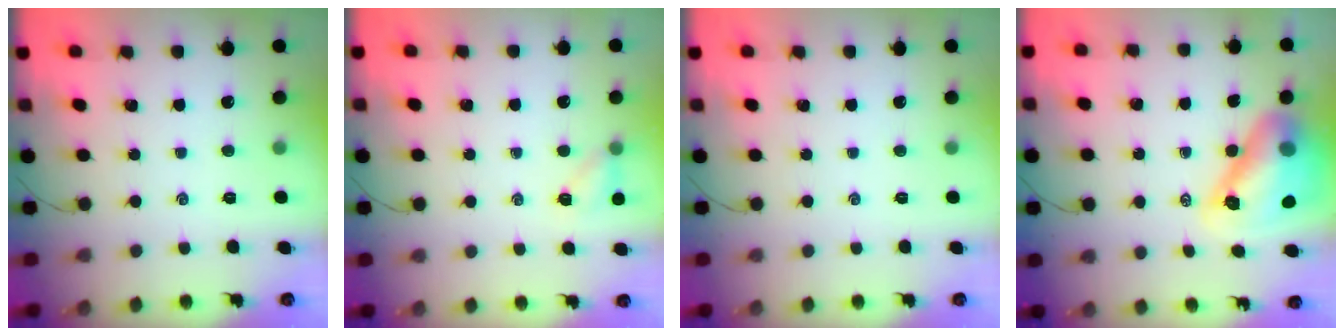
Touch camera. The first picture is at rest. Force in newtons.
{"total": 4.8, "press": 4.5, "slide": 1.5}
{"total": 0.0}
{"total": 14.8, "press": 14.1, "slide": 4.6}